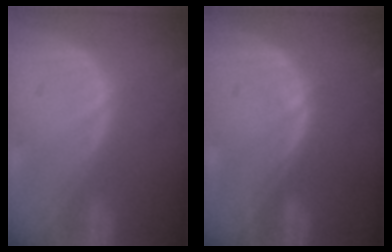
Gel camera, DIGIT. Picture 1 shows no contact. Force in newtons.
{"total": 0.7, "press": 0.7, "slide": 0.2}